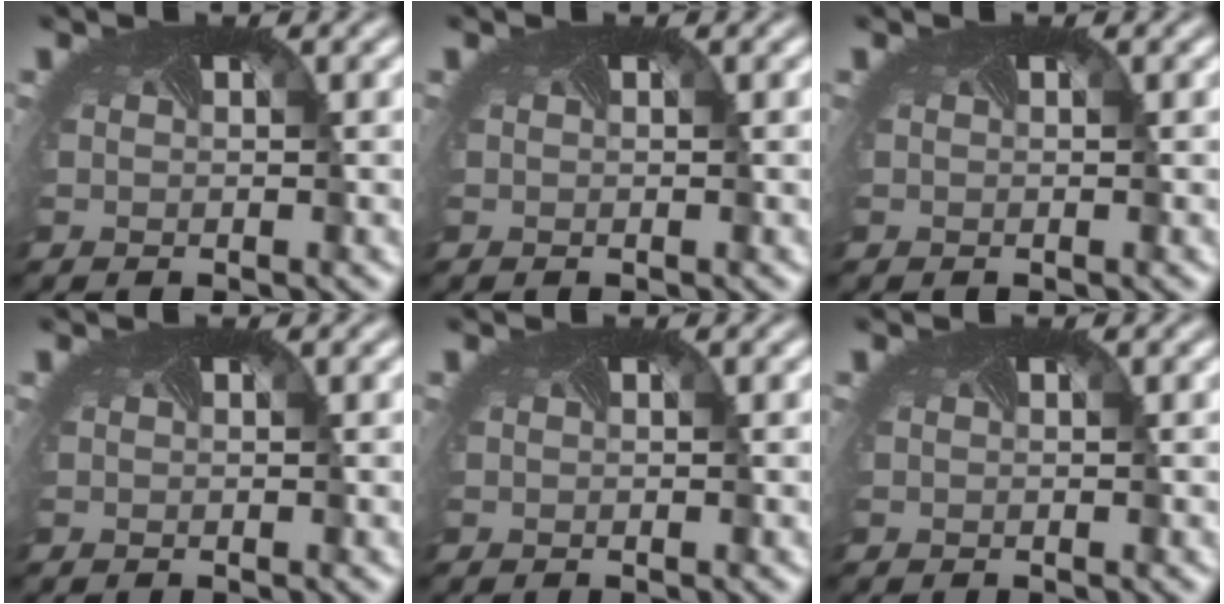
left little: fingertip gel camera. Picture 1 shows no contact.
{"total": 0.0}
{"total": 0.0}
{"total": 0.0}
{"total": 0.0}
{"total": 0.0}